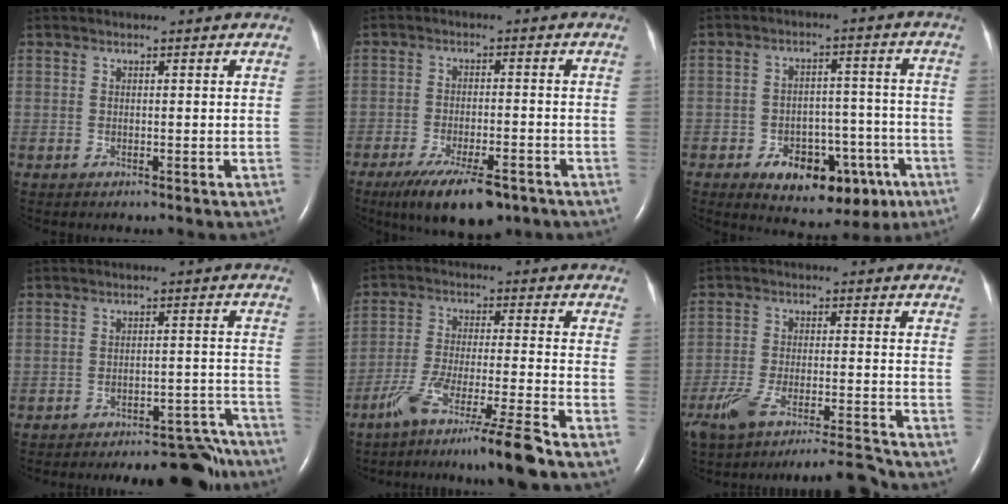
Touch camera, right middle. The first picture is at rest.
{"total": 10.9, "force": [-7.4, 3.1, 7.3], "torque": [-0.124, -0.017, -0.118]}
{"total": 12.7, "force": [-6.6, 6.8, 8.5], "torque": [-0.104, 0.023, -0.085]}
{"total": 15.3, "force": [-14.1, 3.9, 4.4], "torque": [-0.038, 0.025, -0.179]}
{"total": 11.0, "force": [-8.4, -1.6, 6.9], "torque": [-0.125, -0.031, -0.150]}
{"total": 10.5, "force": [-9.5, -0.1, 4.6], "torque": [-0.088, 0.005, -0.165]}